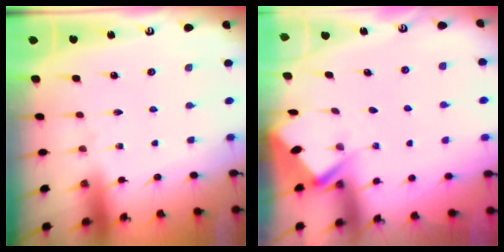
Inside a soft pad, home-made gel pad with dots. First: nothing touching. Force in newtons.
{"total": 2.8, "press": 2.8, "slide": 0.4}